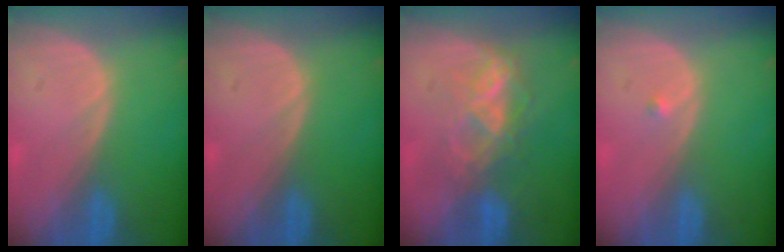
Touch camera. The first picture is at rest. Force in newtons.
{"total": 0.0}
{"total": 6.1, "press": 6.1, "slide": 0.7}
{"total": 0.5, "press": 0.4, "slide": 0.3}